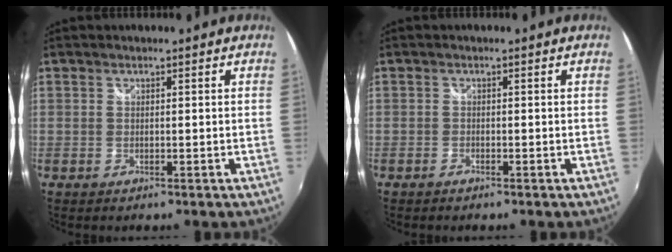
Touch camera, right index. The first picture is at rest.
{"total": 0.8, "force": [-0.7, 0.3, 0.1], "torque": [-0.006, -0.002, -0.015]}